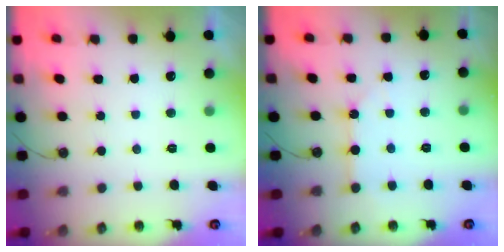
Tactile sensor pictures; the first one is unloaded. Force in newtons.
{"total": 3.9, "press": 3.9, "slide": 0.4}